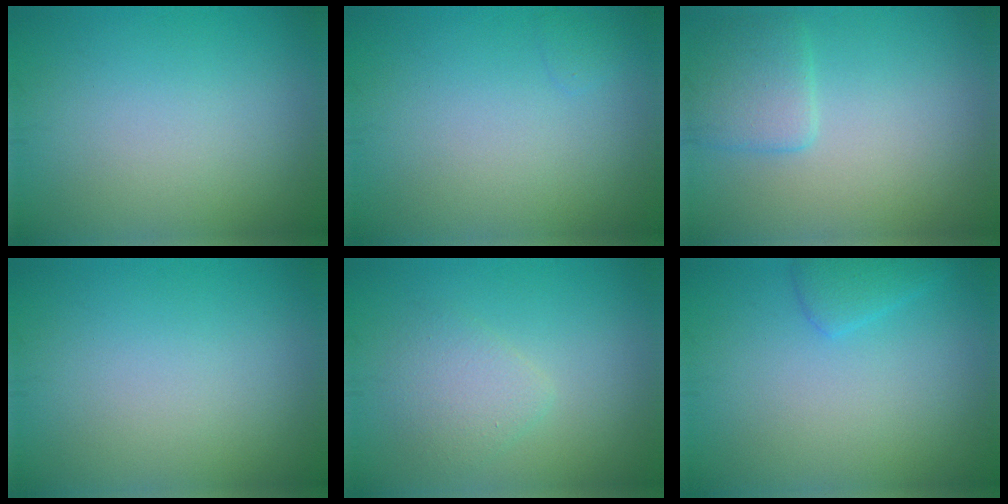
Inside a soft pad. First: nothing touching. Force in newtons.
{"total": 0.6, "press": 0.6, "slide": 0.0}
{"total": 2.7, "press": 2.7, "slide": 0.2}
{"total": 0.0}
{"total": 2.4, "press": 2.4, "slide": 0.2}
{"total": 1.7, "press": 1.7, "slide": 0.1}